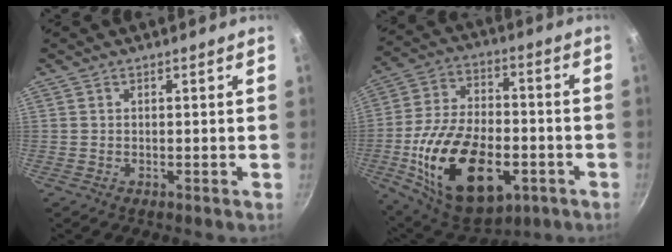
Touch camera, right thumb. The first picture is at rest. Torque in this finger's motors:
{"motor_torque": [-0.30, 1.58, 1.46, -1.31, 0.67]}